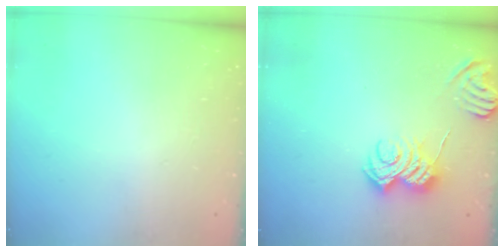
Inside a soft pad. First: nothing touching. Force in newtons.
{"total": 5.7, "press": 5.7, "slide": 0.5}